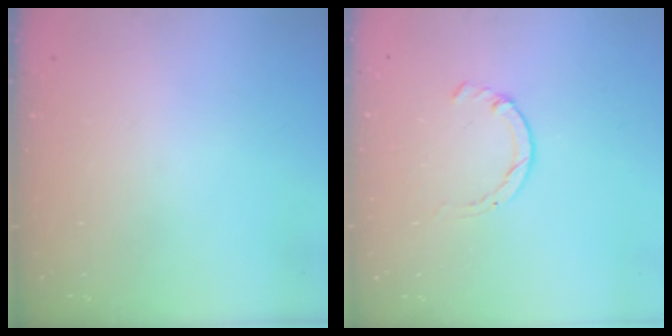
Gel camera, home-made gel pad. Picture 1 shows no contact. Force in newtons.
{"total": 1.7, "press": 1.7, "slide": 0.3}